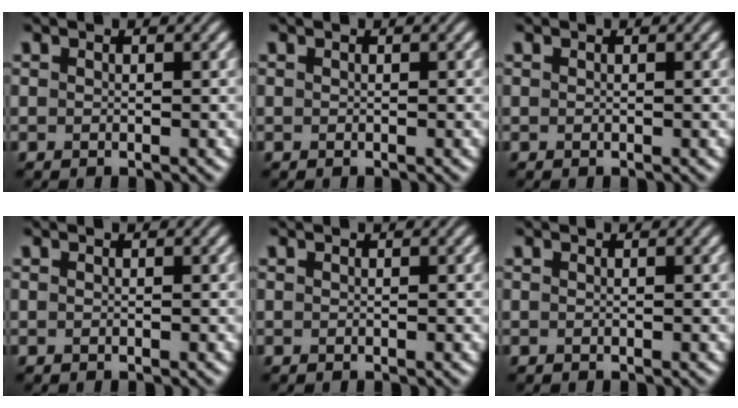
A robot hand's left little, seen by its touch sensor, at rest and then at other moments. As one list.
[{"total": 0.0}, {"total": 0.0}, {"total": 0.0}, {"total": 0.0}, {"total": 0.0}]